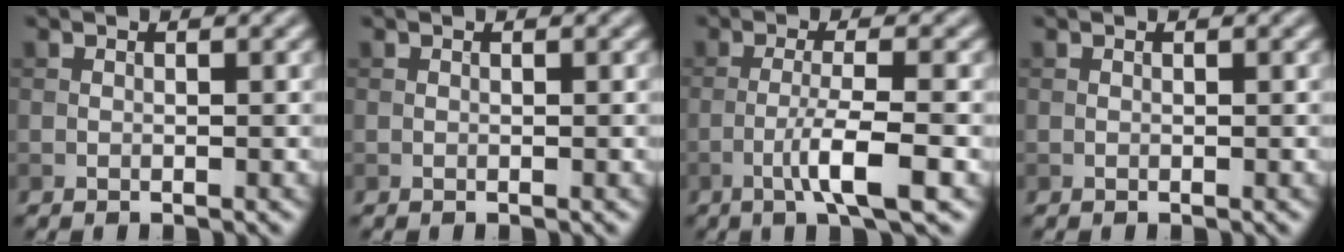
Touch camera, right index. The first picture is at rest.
{"total": 0.0}
{"total": 4.7, "force": [-1.9, 0.5, 4.3], "torque": [-0.075, 0.007, -0.039]}
{"total": 0.0}